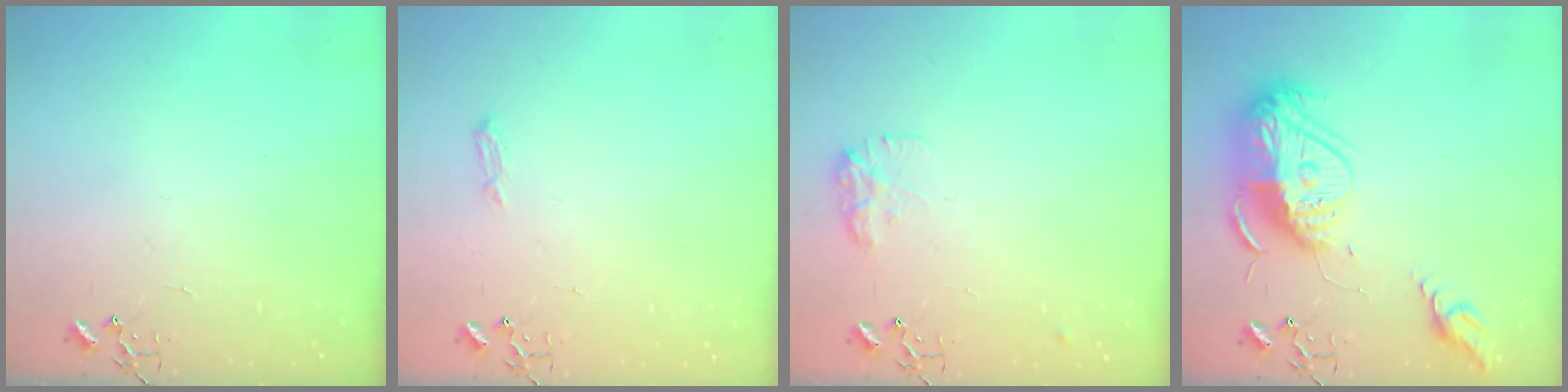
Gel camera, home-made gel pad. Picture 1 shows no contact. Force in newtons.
{"total": 5.5, "press": 5.5, "slide": 0.7}
{"total": 9.5, "press": 9.5, "slide": 0.4}
{"total": 19.8, "press": 19.7, "slide": 2.1}